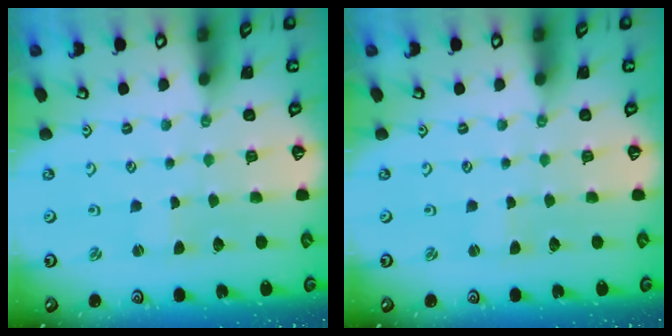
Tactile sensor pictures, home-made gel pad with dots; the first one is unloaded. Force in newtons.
{"total": 0.0}